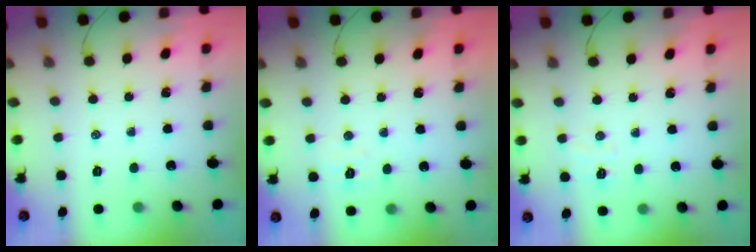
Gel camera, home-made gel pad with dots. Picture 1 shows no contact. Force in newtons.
{"total": 3.3, "press": 3.2, "slide": 0.9}
{"total": 3.5, "press": 3.4, "slide": 0.7}